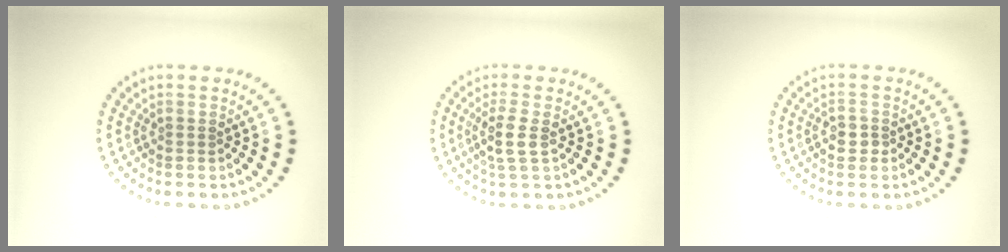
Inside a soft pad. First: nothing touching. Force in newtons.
{"total": 2.3, "press": 2.0, "slide": 1.2}
{"total": 1.6, "press": 1.6, "slide": 0.3}